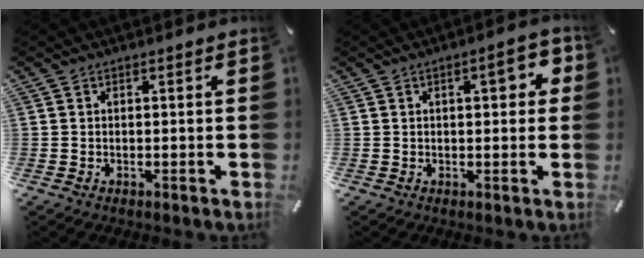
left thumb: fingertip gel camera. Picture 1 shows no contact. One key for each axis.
{"total": 5.9, "fx": 1.5, "fy": 2.5, "fz": 5.1, "tx": -0.061, "ty": -0.003, "tz": 0.016}